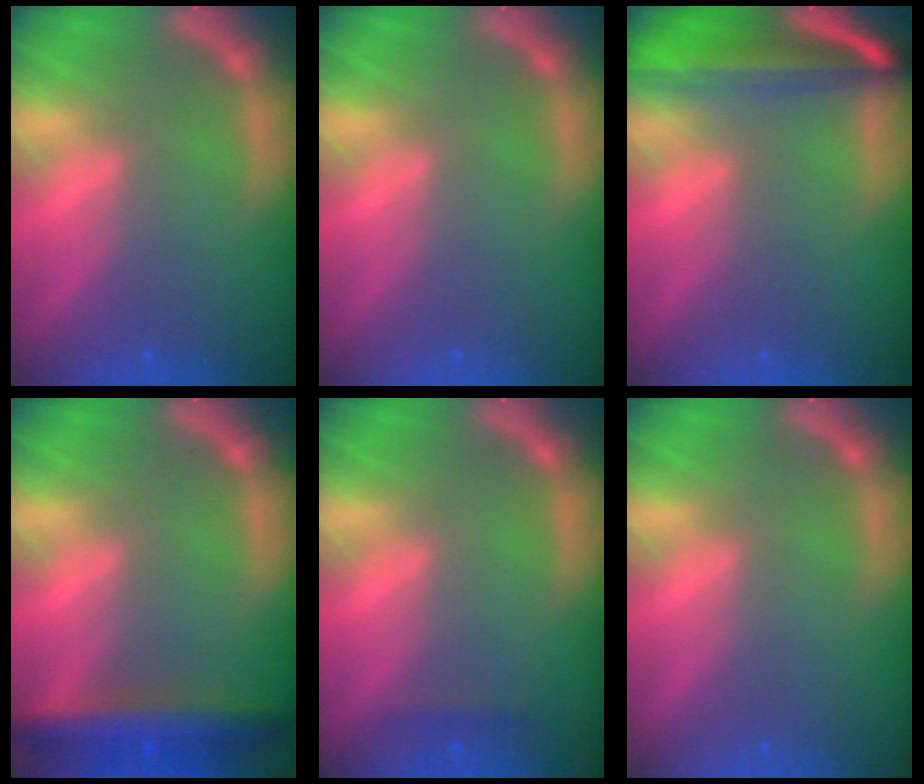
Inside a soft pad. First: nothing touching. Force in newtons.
{"total": 0.0}
{"total": 9.0}
{"total": 6.0}
{"total": 0.9}
{"total": 0.0}